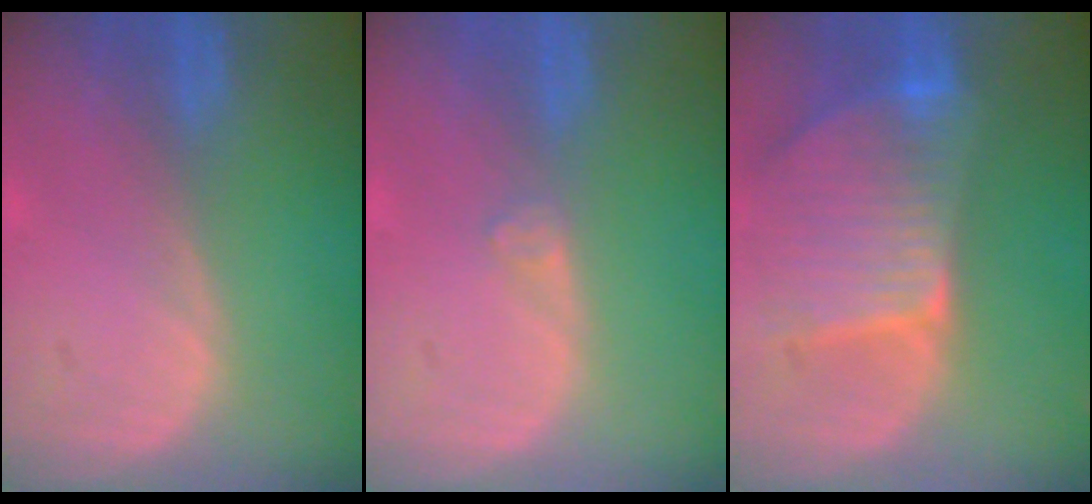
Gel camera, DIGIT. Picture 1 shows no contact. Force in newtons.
{"total": 1.1, "press": 1.0, "slide": 0.2}
{"total": 9.6, "press": 8.5, "slide": 4.5}